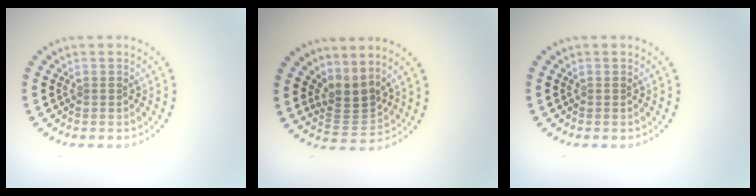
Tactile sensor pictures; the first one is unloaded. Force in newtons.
{"total": 2.8, "press": 2.0, "slide": 1.9}
{"total": 0.0}